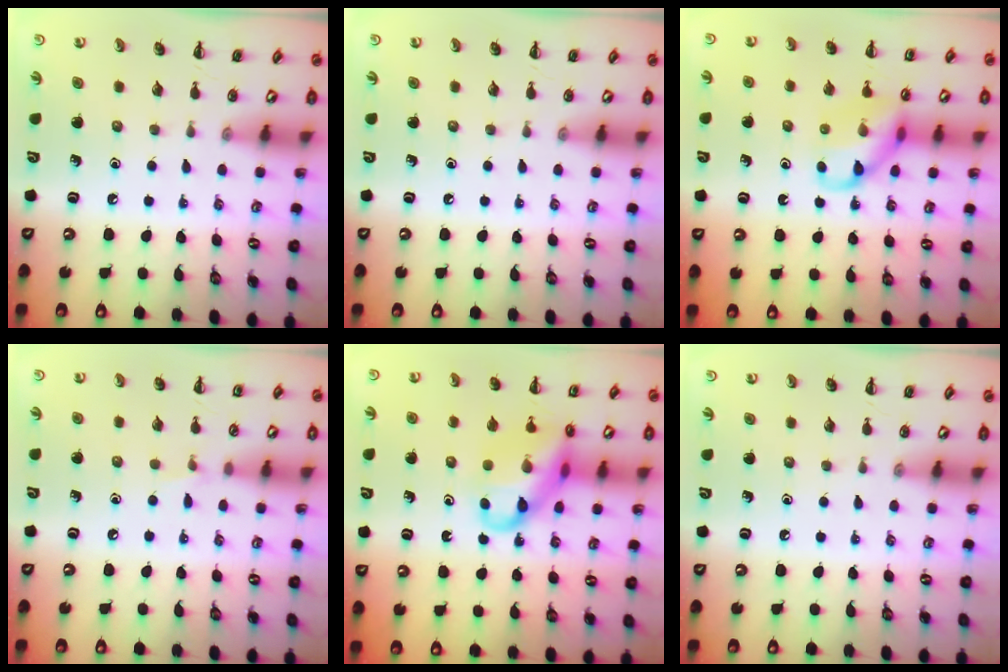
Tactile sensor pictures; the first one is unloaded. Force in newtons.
{"total": 0.0}
{"total": 11.4, "press": 11.3, "slide": 1.4}
{"total": 3.7, "press": 3.6, "slide": 1.1}
{"total": 15.7, "press": 15.5, "slide": 2.6}
{"total": 0.0}